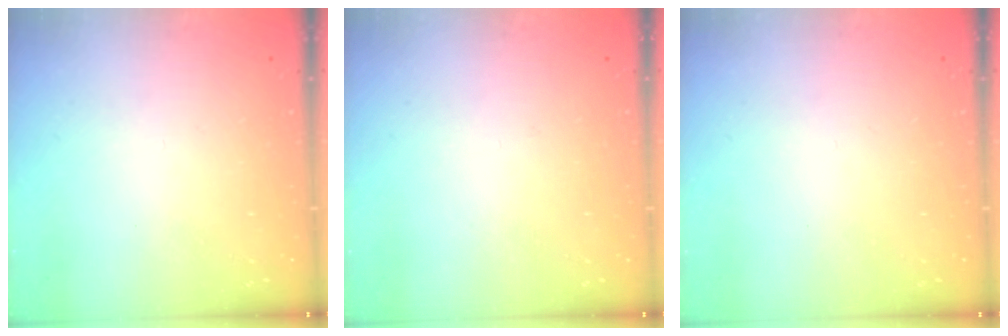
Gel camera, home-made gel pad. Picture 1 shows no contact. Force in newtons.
{"total": 2.8, "press": 2.8, "slide": 0.4}
{"total": 0.0}